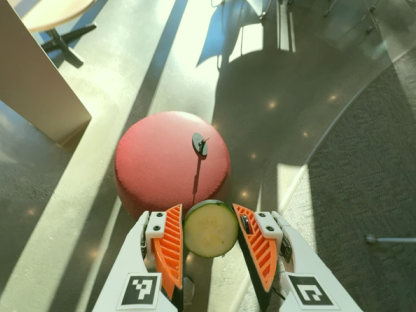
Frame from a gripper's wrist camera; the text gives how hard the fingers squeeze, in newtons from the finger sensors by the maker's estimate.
{"total": 8.8, "left": 8.8, "right": 8.9}